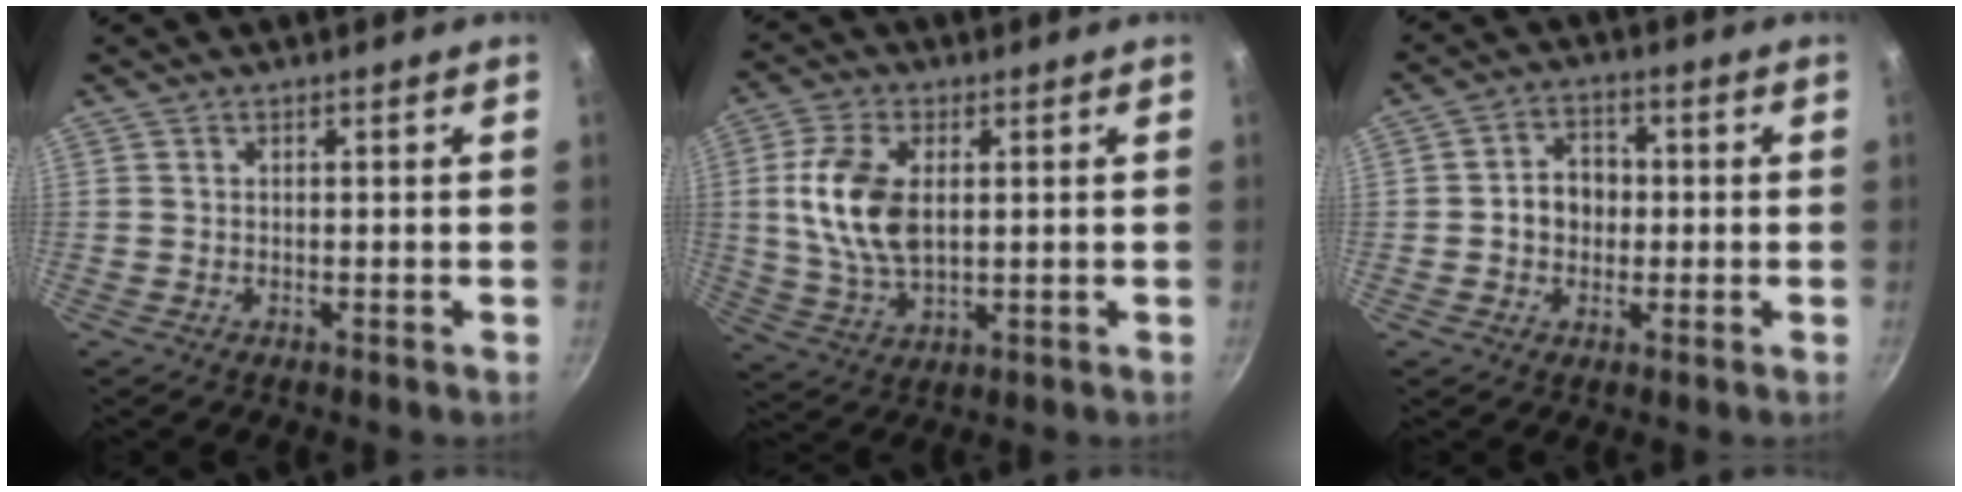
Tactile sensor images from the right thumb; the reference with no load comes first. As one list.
[{"total": 12.4, "force": [1.7, 7.1, 10.0], "torque": [-0.190, -0.003, 0.033]}, {"total": 6.4, "force": [-0.3, 5.3, 3.7], "torque": [-0.028, 0.014, -0.012]}]